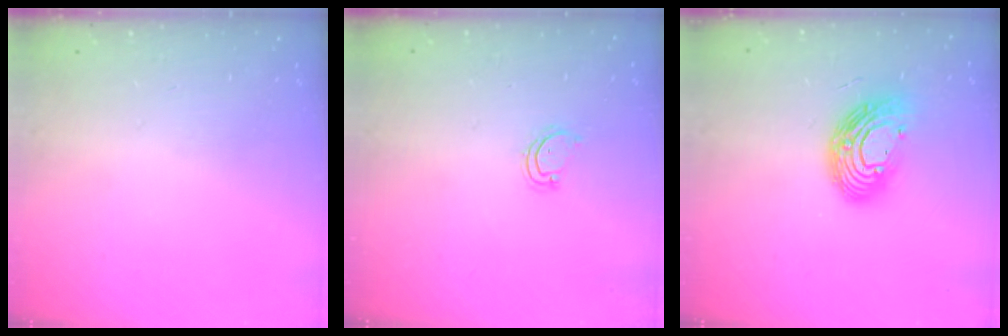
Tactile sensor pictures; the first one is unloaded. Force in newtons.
{"total": 2.8, "press": 2.8, "slide": 0.3}
{"total": 12.9, "press": 12.9, "slide": 1.2}